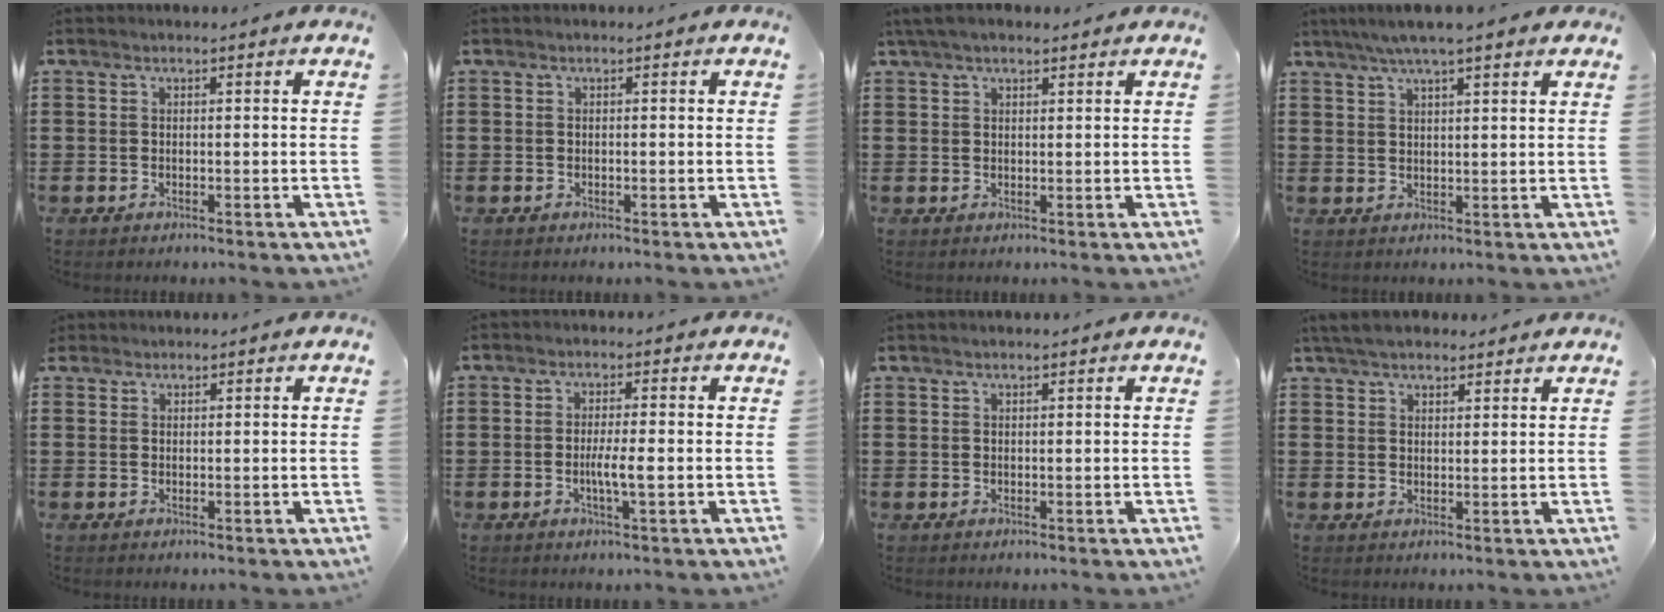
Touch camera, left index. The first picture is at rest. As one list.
[{"total": 0.0}, {"total": 2.8, "force": [2.1, 0.9, 1.7], "torque": [-0.037, 0.006, 0.040]}, {"total": 5.0, "force": [3.8, 0.3, 3.2], "torque": [-0.070, -0.001, 0.067]}, {"total": 1.0, "force": [0.9, 0.5, 0.0], "torque": [-0.003, 0.003, 0.018]}, {"total": 3.6, "force": [-0.6, 0.3, 3.6], "torque": [-0.061, -0.003, -0.011]}, {"total": 0.6, "force": [0.5, 0.0, 0.3], "torque": [-0.007, -0.001, 0.011]}, {"total": 4.4, "force": [3.9, 1.2, 1.6], "torque": [-0.043, -0.001, 0.074]}]